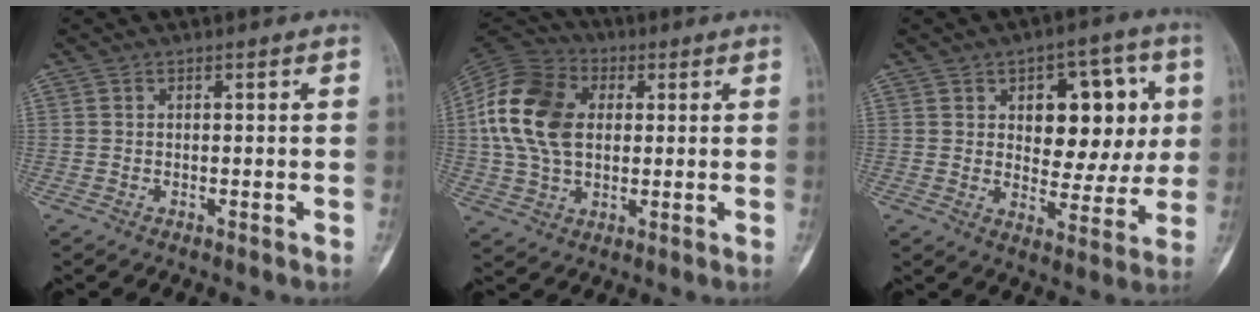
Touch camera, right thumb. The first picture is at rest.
{"total": 17.0, "force": [2.5, 12.0, 11.7], "torque": [-0.220, 0.013, 0.039]}
{"total": 14.5, "force": [3.5, 8.7, 11.1], "torque": [-0.089, 0.003, 0.053]}